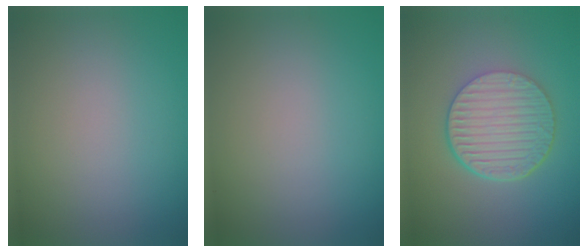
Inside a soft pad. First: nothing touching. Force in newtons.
{"total": 0.0}
{"total": 6.8, "press": 4.7, "slide": 4.9}